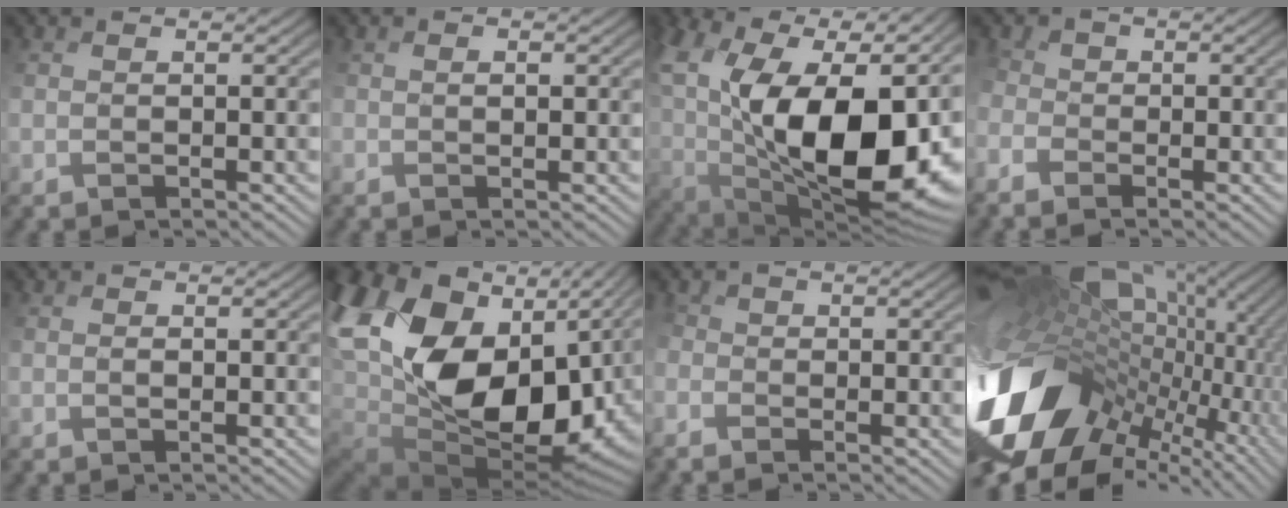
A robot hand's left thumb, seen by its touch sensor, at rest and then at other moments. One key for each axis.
{"total": 0.9, "fx": 0.4, "fy": 0.6, "fz": 0.5, "tx": -0.012, "ty": 0.003, "tz": 0.017}
{"total": 20.9, "fx": 4.9, "fy": 10.5, "fz": 17.4, "tx": -0.313, "ty": 0.020, "tz": 0.100}
{"total": 2.9, "fx": -1.4, "fy": 2.0, "fz": 1.6, "tx": -0.048, "ty": 0.002, "tz": -0.022}
{"total": 0.5, "fx": 0.2, "fy": 0.2, "fz": 0.4, "tx": -0.005, "ty": 0.003, "tz": 0.011}
{"total": 20.9, "fx": 3.8, "fy": 13.2, "fz": 15.8, "tx": -0.356, "ty": -0.032, "tz": 0.120}
{"total": 2.3, "fx": -1.0, "fy": 1.6, "fz": 1.3, "tx": -0.041, "ty": 0.000, "tz": -0.015}
{"total": 18.7, "fx": -0.6, "fy": 12.3, "fz": 14.1, "tx": -0.311, "ty": -0.019, "tz": 0.013}